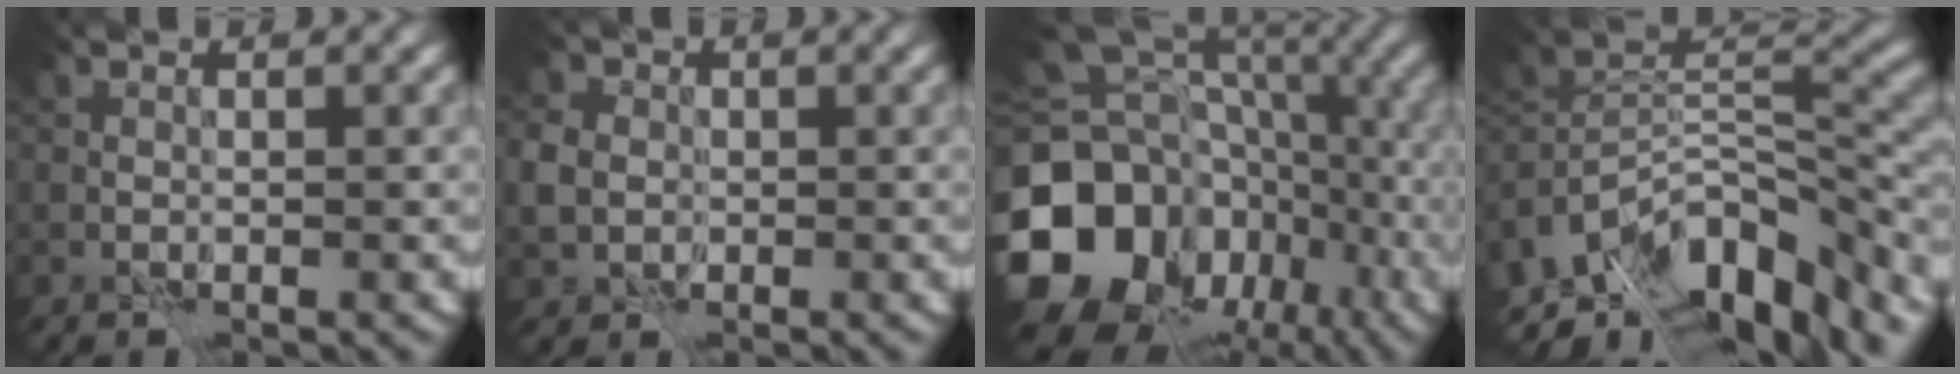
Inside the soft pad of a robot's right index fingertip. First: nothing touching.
{"total": 3.5, "force": [-0.4, 3.1, 1.6], "torque": [-0.049, -0.004, -0.012]}
{"total": 22.1, "force": [-7.4, 18.9, 8.8], "torque": [-0.183, -0.029, -0.134]}
{"total": 12.6, "force": [-6.7, 6.4, 8.5], "torque": [-0.162, 0.007, -0.108]}